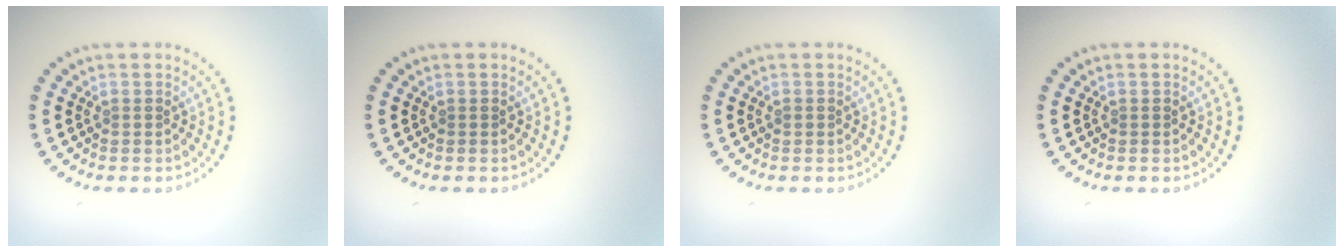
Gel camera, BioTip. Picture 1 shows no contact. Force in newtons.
{"total": 0.0}
{"total": 0.5, "press": 0.5, "slide": 0.2}
{"total": 0.0}